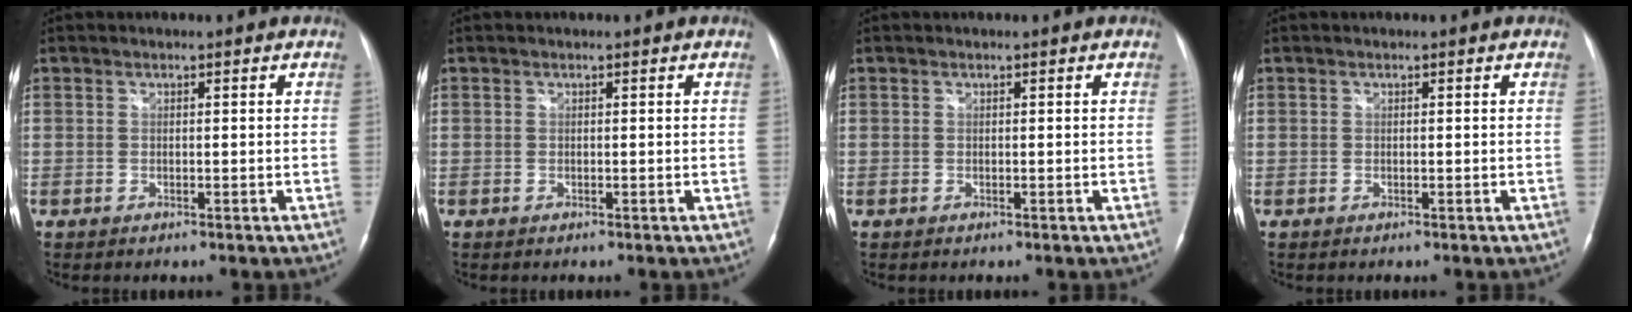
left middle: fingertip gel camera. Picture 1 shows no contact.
{"total": 0.0}
{"total": 0.0}
{"total": 0.0}